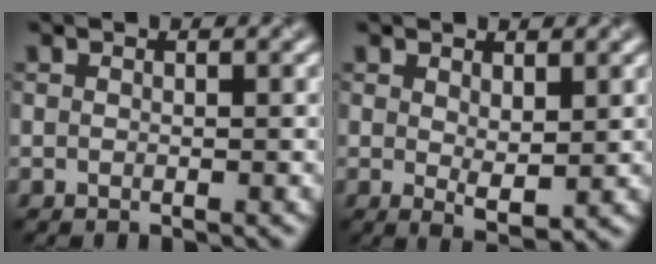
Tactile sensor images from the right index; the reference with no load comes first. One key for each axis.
{"total": 2.2, "fx": 0.9, "fy": 0.8, "fz": 1.8, "tx": -0.032, "ty": -0.009, "tz": 0.019}